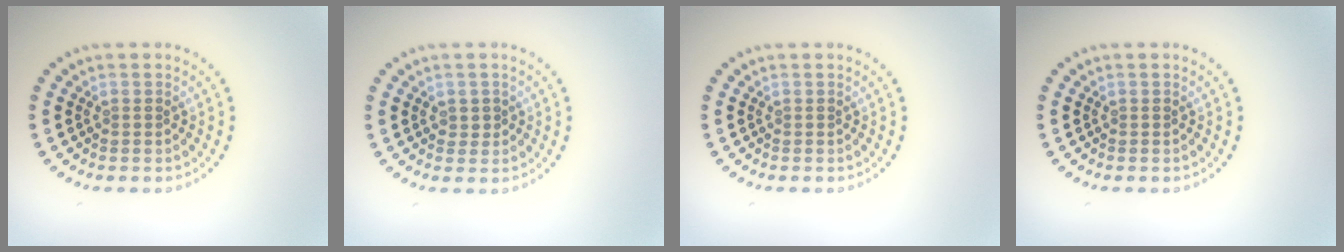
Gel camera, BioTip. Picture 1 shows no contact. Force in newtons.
{"total": 0.6, "press": 0.6, "slide": 0.2}
{"total": 0.0}
{"total": 0.0}